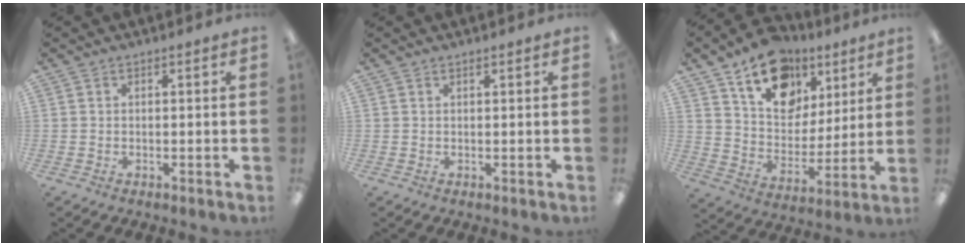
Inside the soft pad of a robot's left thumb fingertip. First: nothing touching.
{"total": 0.6, "force": [0.5, 0.2, 0.2], "torque": [-0.005, 0.001, 0.010]}
{"total": 16.9, "force": [10.2, 11.4, 7.3], "torque": [-0.117, -0.047, 0.190]}